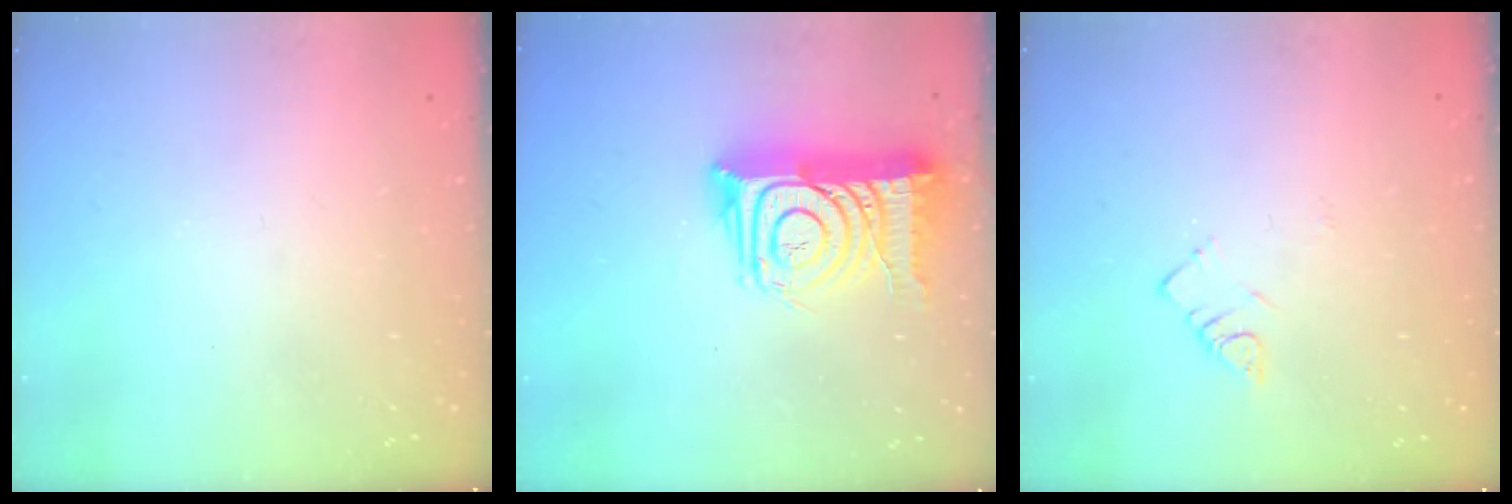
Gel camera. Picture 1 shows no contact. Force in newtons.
{"total": 17.8, "press": 17.8, "slide": 1.3}
{"total": 3.1, "press": 3.1, "slide": 0.5}